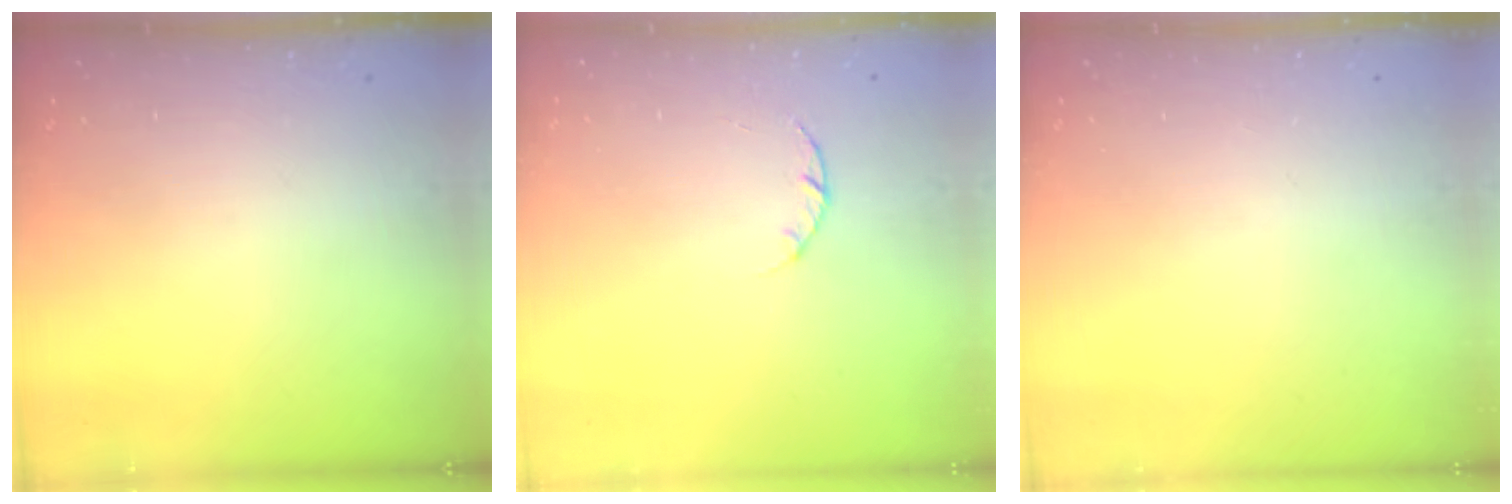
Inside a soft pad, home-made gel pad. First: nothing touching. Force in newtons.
{"total": 1.4, "press": 1.3, "slide": 0.3}
{"total": 0.0}